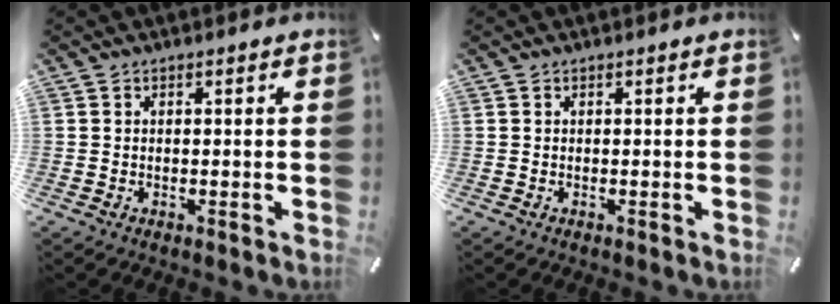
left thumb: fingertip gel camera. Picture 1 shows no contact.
{"total": 0.0}